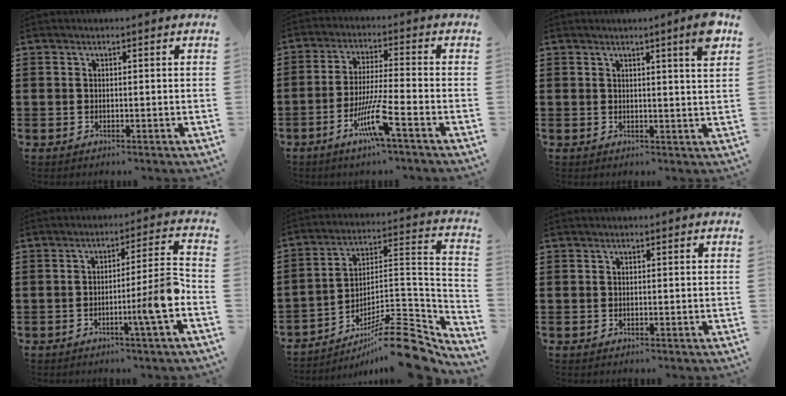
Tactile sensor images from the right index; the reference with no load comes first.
{"total": 8.2, "force": [-4.4, 0.2, 6.9], "torque": [-0.145, -0.012, -0.086]}
{"total": 4.0, "force": [2.7, -0.5, 2.9], "torque": [-0.046, -0.009, 0.043]}
{"total": 8.4, "force": [-2.7, -0.4, 8.0], "torque": [-0.117, -0.013, -0.052]}
{"total": 13.2, "force": [-9.7, 3.0, 8.4], "torque": [-0.107, 0.037, -0.177]}
{"total": 0.0}